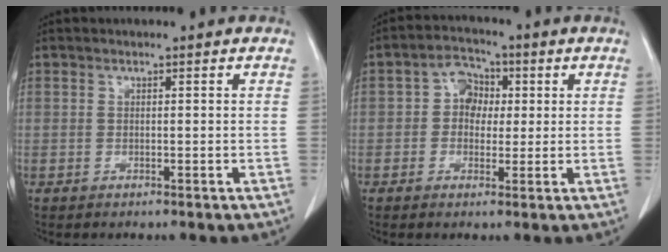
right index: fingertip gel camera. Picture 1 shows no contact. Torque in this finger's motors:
{"motor_torque": [0.65, 0.05, 0.13, 0.02]}